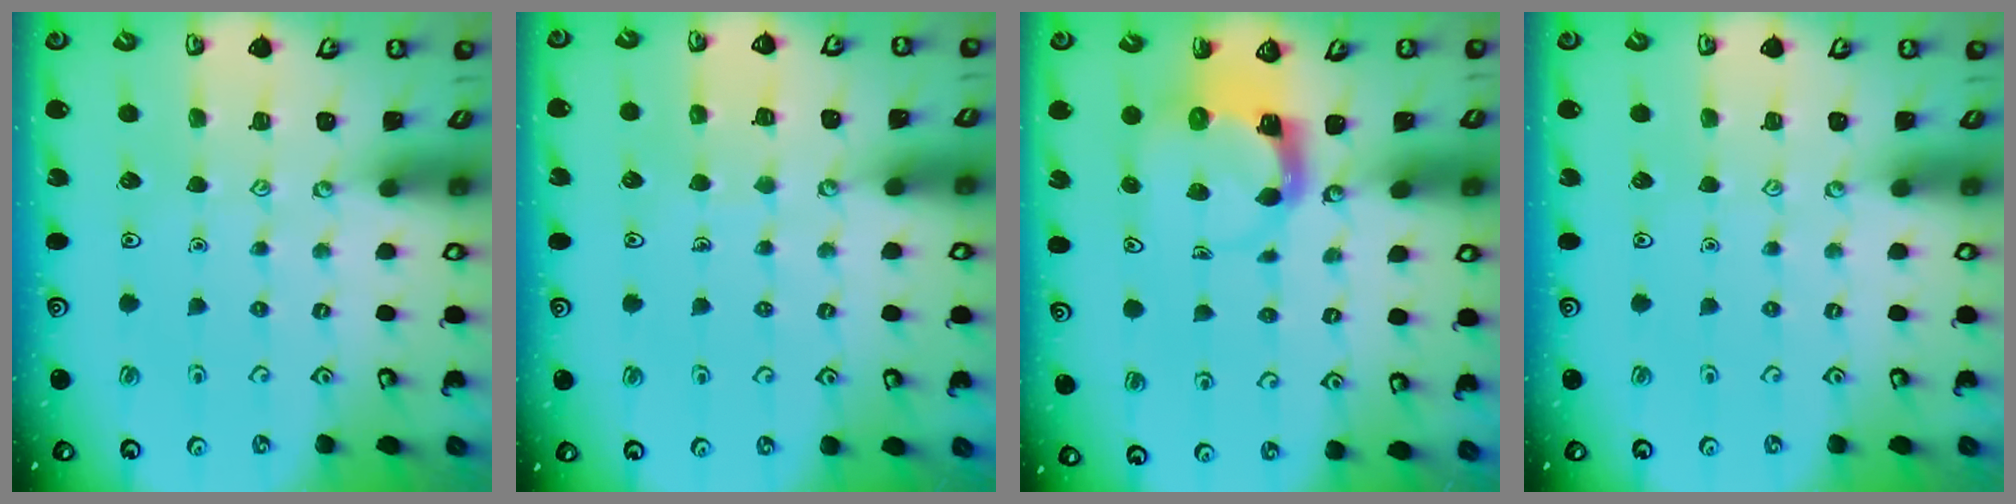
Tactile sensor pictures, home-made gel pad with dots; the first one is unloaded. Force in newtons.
{"total": 5.7, "press": 5.7, "slide": 0.4}
{"total": 4.0, "press": 3.9, "slide": 0.6}
{"total": 0.0}